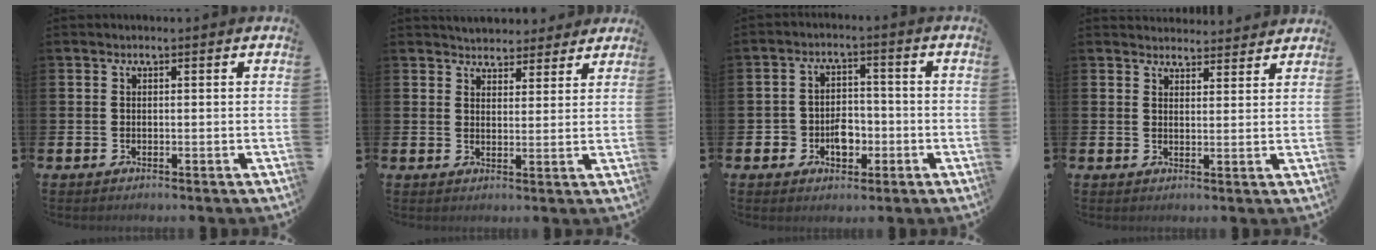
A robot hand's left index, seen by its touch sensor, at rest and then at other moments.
{"total": 4.4, "force": [4.2, 1.4, -0.2], "torque": [-0.002, -0.024, 0.073]}
{"total": 4.3, "force": [-1.8, 3.3, 2.0], "torque": [-0.043, 0.009, -0.039]}
{"total": 3.4, "force": [3.4, 0.6, -0.2], "torque": [0.006, -0.021, 0.061]}